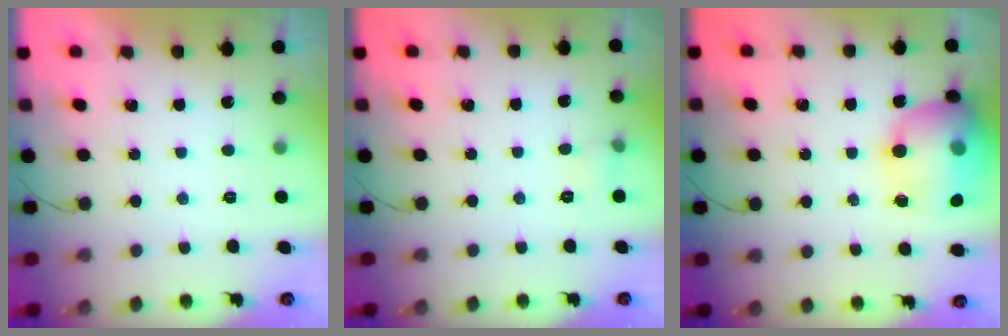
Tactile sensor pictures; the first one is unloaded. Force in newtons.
{"total": 4.7, "press": 4.5, "slide": 1.5}
{"total": 20.0, "press": 19.7, "slide": 3.2}